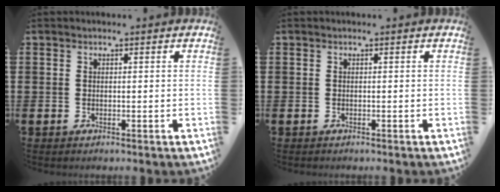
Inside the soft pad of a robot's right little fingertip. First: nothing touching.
{"total": 0.0}